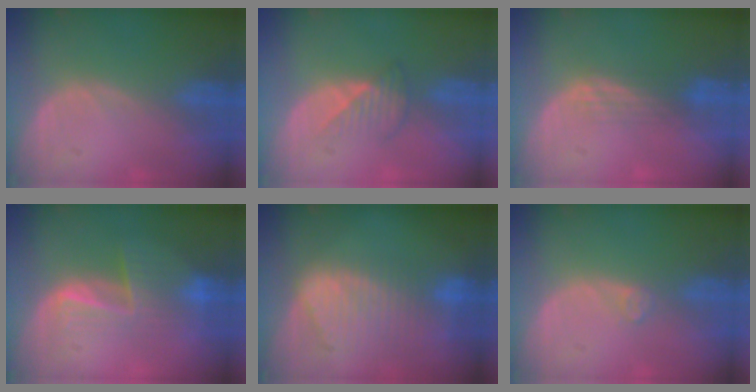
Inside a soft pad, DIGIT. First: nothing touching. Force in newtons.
{"total": 3.5, "press": 3.2, "slide": 1.4}
{"total": 3.0, "press": 2.5, "slide": 1.6}
{"total": 6.7, "press": 6.3, "slide": 2.3}
{"total": 9.5, "press": 8.2, "slide": 4.8}
{"total": 1.2, "press": 1.2, "slide": 0.3}